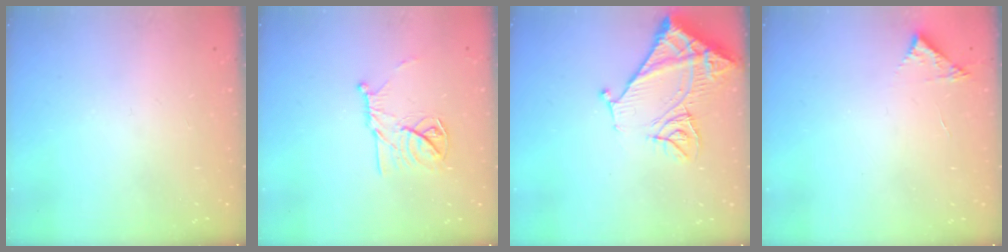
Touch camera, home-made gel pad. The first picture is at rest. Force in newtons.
{"total": 12.4, "press": 12.4, "slide": 0.2}
{"total": 14.3, "press": 14.2, "slide": 1.8}
{"total": 3.6, "press": 3.6, "slide": 0.1}